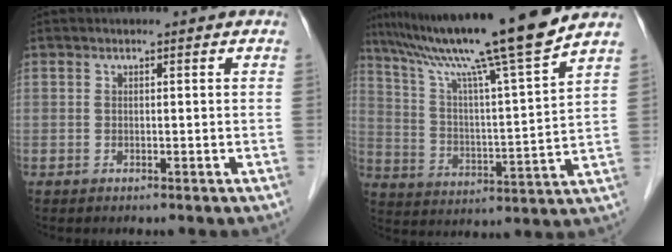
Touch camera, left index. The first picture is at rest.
{"total": 17.7, "force": [14.5, -2.3, 10.0], "torque": [-0.170, -0.018, 0.229]}